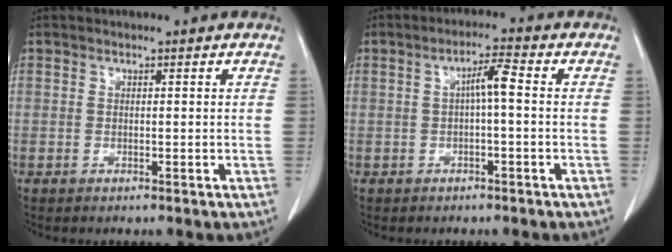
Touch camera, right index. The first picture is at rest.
{"total": 3.7, "force": [0.1, 0.3, 3.7], "torque": [-0.062, 0.012, 0.002]}